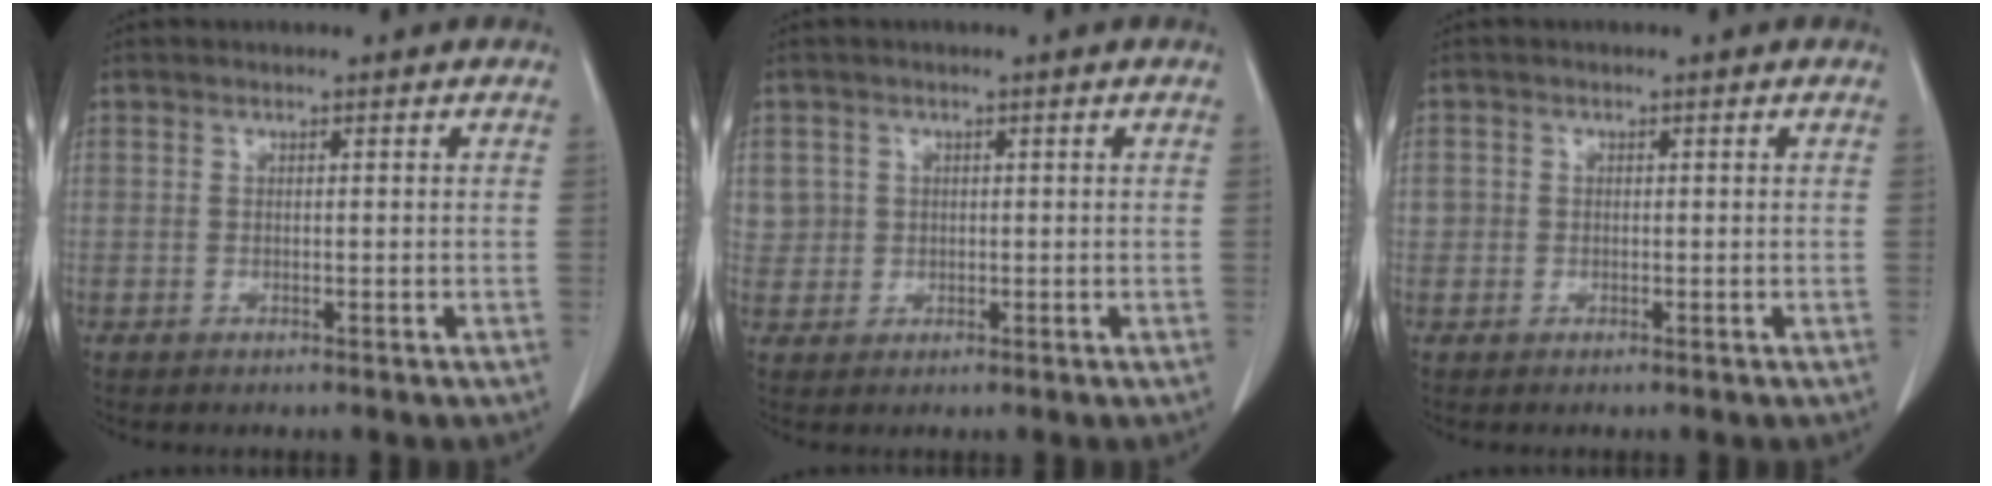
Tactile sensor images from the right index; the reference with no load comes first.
{"total": 2.8, "force": [0.9, 2.7, -0.1], "torque": [0.021, 0.006, 0.016]}
{"total": 1.3, "force": [0.1, 1.3, 0.1], "torque": [0.012, 0.007, 0.000]}